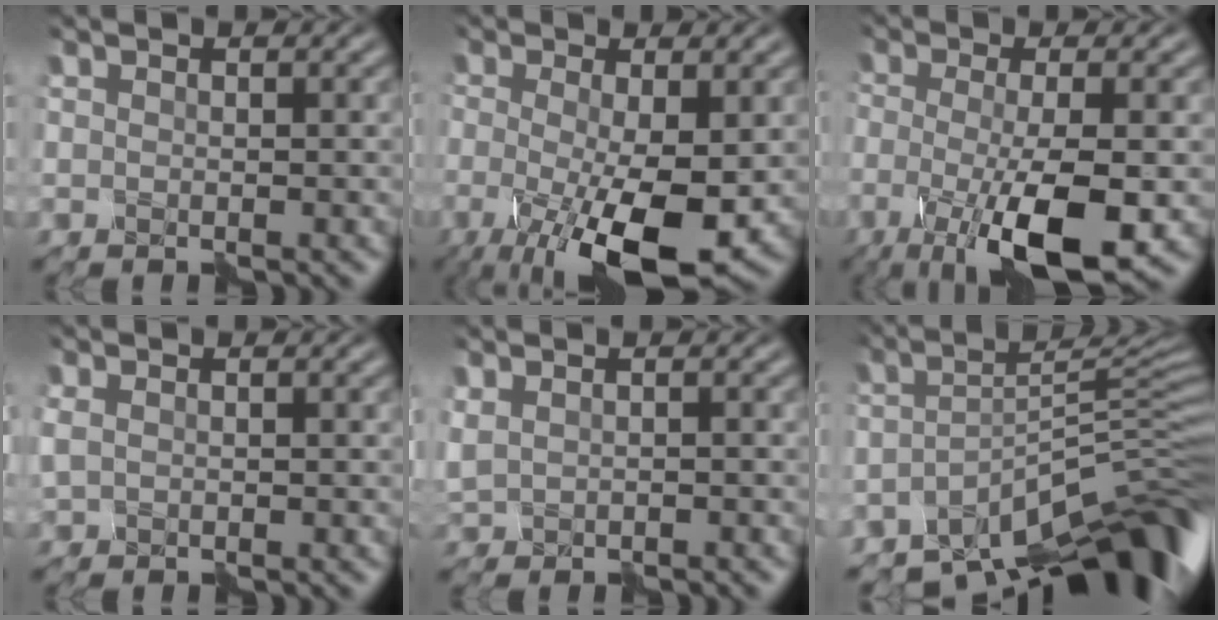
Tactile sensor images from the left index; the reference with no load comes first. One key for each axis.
{"total": 8.3, "fx": -2.4, "fy": 1.9, "fz": 7.7, "tx": -0.131, "ty": -0.021, "tz": -0.039}
{"total": 8.5, "fx": -2.9, "fy": 2.1, "fz": 7.8, "tx": -0.122, "ty": -0.013, "tz": -0.055}
{"total": 1.2, "fx": -0.1, "fy": 0.9, "fz": 0.7, "tx": -0.019, "ty": 0.000, "tz": 0.002}
{"total": 1.7, "fx": 0.0, "fy": 1.3, "fz": 1.1, "tx": -0.025, "ty": 0.001, "tz": 0.007}
{"total": 12.2, "fx": -8.4, "fy": 3.3, "fz": 8.2, "tx": -0.101, "ty": 0.004, "tz": -0.147}